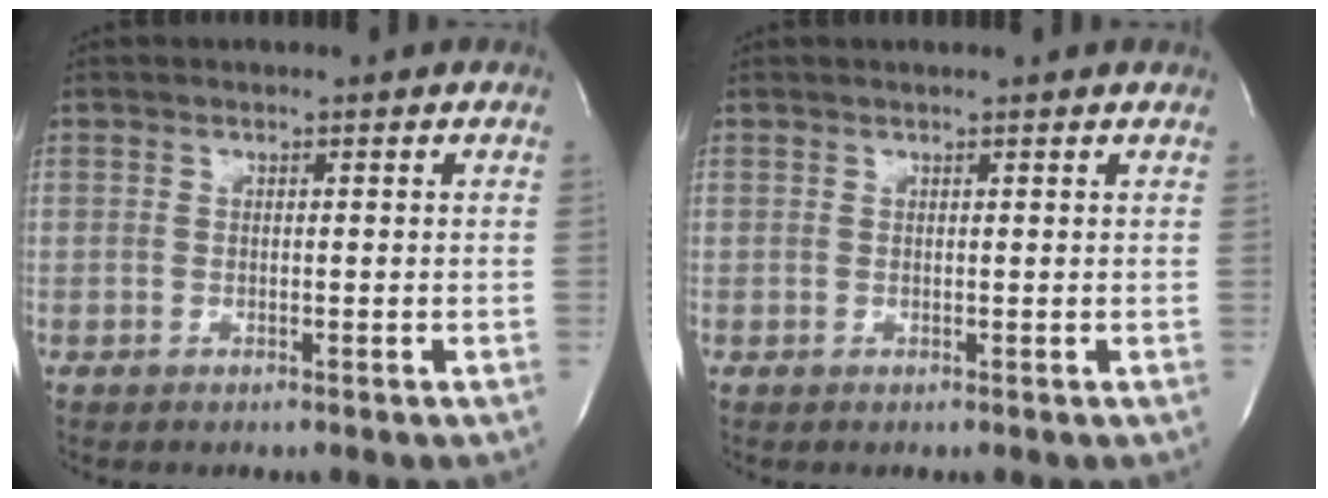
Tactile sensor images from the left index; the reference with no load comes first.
{"total": 2.1, "force": [2.0, -0.1, 0.7], "torque": [-0.014, 0.015, 0.023]}